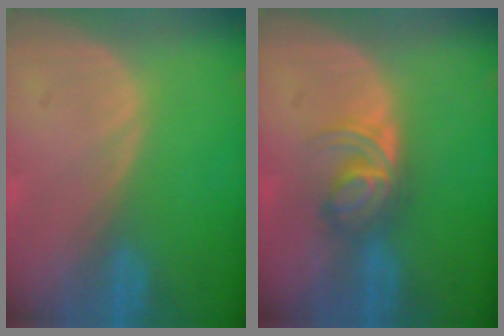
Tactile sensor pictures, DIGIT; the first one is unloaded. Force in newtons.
{"total": 5.9, "press": 5.0, "slide": 3.1}